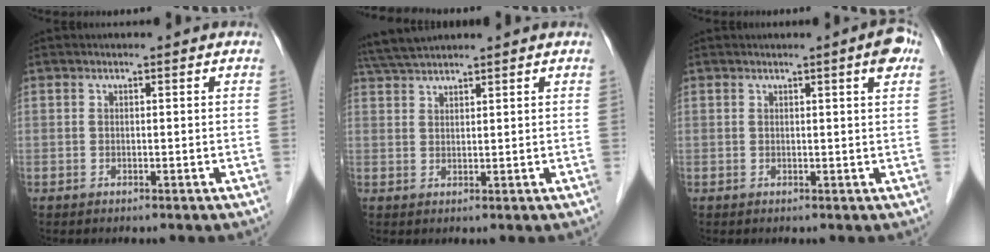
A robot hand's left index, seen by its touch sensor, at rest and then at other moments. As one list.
[{"total": 5.4, "force": [5.1, 0.1, 1.8], "torque": [-0.038, 0.033, 0.098]}, {"total": 2.8, "force": [1.5, 0.1, 2.4], "torque": [-0.030, -0.002, 0.015]}]